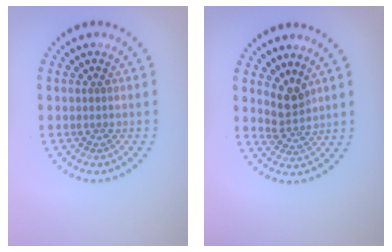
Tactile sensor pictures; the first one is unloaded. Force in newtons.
{"total": 2.3, "press": 1.7, "slide": 1.5}